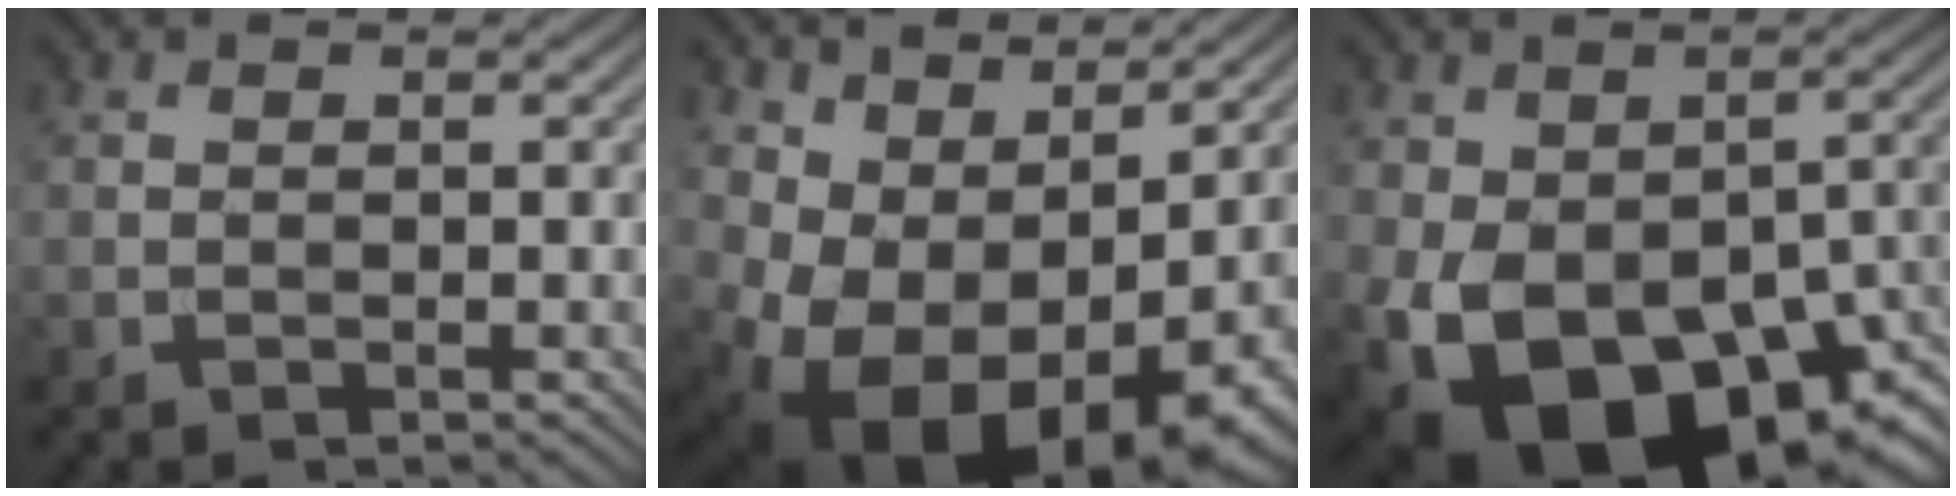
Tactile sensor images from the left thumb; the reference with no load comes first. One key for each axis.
{"total": 13.2, "fx": -0.3, "fy": 8.2, "fz": 10.3, "tx": -0.179, "ty": -0.023, "tz": 0.030}
{"total": 19.2, "fx": -8.0, "fy": 11.3, "fz": 13.2, "tx": -0.237, "ty": -0.045, "tz": -0.102}